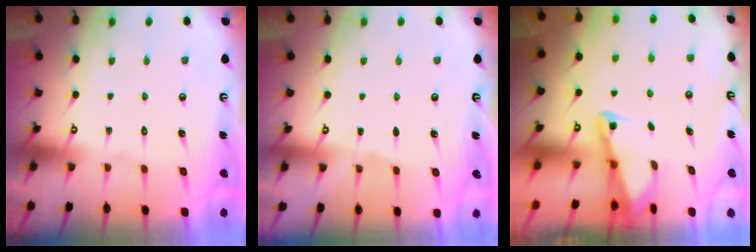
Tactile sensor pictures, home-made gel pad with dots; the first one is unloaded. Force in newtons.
{"total": 1.5, "press": 1.4, "slide": 0.2}
{"total": 2.2, "press": 2.2, "slide": 0.3}